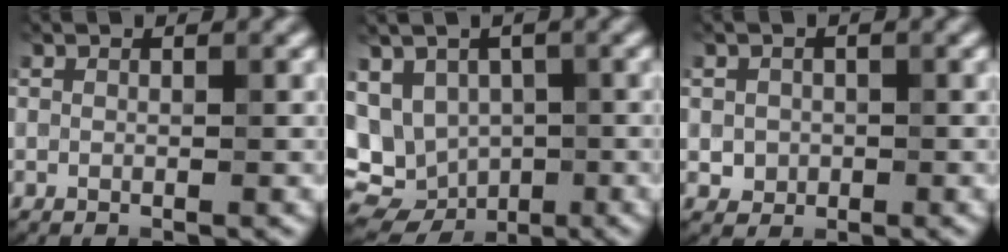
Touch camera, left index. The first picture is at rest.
{"total": 8.6, "force": [-1.5, 7.0, 4.7], "torque": [-0.080, -0.004, -0.012]}
{"total": 1.7, "force": [-0.2, 1.6, 0.5], "torque": [-0.001, -0.005, -0.003]}